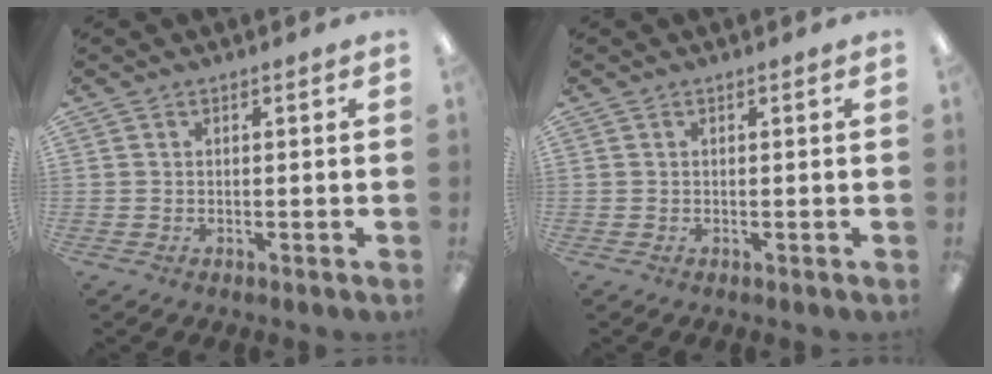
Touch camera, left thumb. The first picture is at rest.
{"total": 0.0}